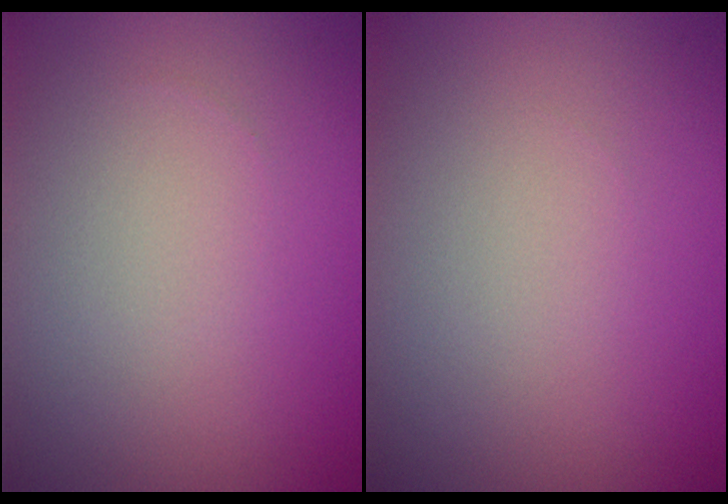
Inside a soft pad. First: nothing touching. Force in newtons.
{"total": 0.0}